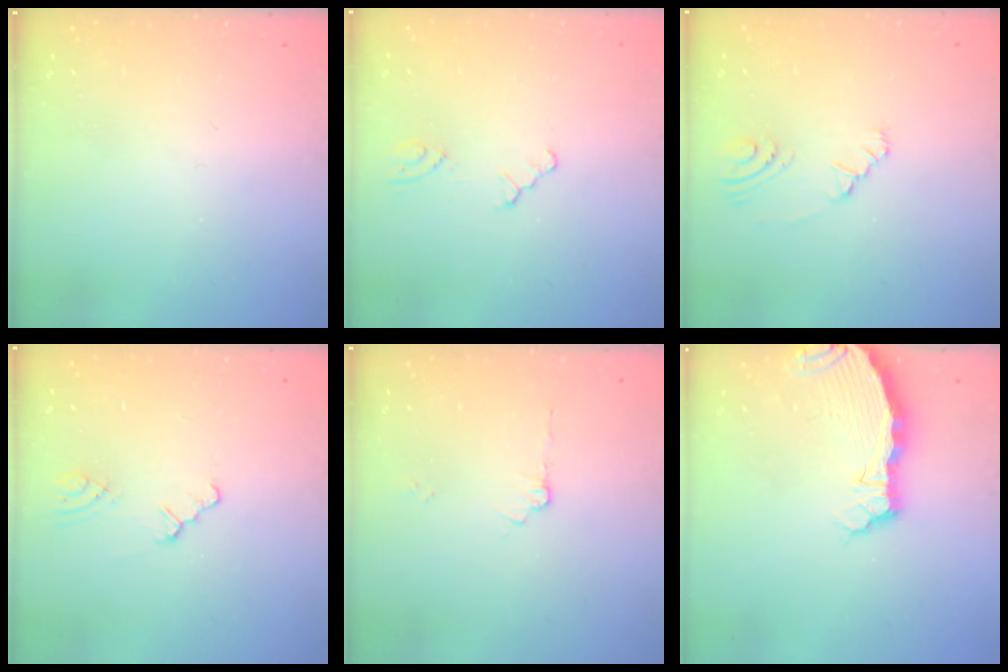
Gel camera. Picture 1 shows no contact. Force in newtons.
{"total": 2.1, "press": 2.0, "slide": 0.4}
{"total": 5.6, "press": 3.4, "slide": 4.5}
{"total": 1.0, "press": 1.0, "slide": 0.2}
{"total": 3.6, "press": 3.5, "slide": 0.4}
{"total": 5.1, "press": 5.1, "slide": 0.5}